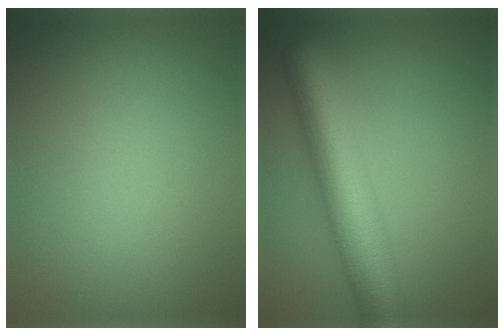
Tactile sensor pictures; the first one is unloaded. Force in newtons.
{"total": 8.8, "press": 8.8, "slide": 0.3}